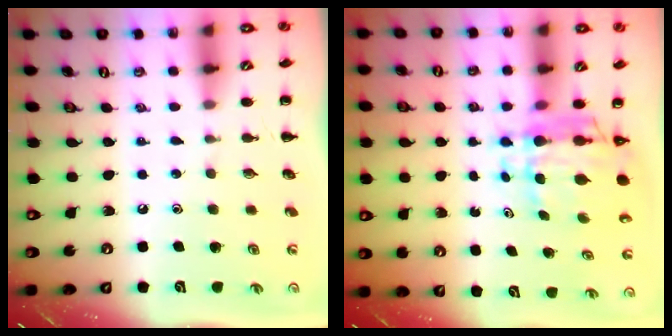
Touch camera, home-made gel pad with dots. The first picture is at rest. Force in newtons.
{"total": 7.5, "press": 7.0, "slide": 2.7}